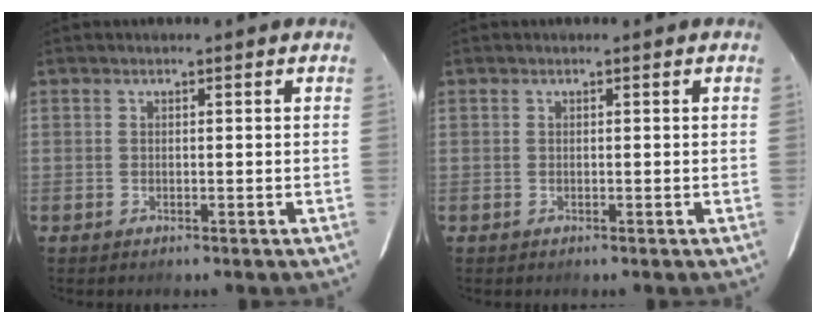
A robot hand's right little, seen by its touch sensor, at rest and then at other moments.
{"total": 0.0}